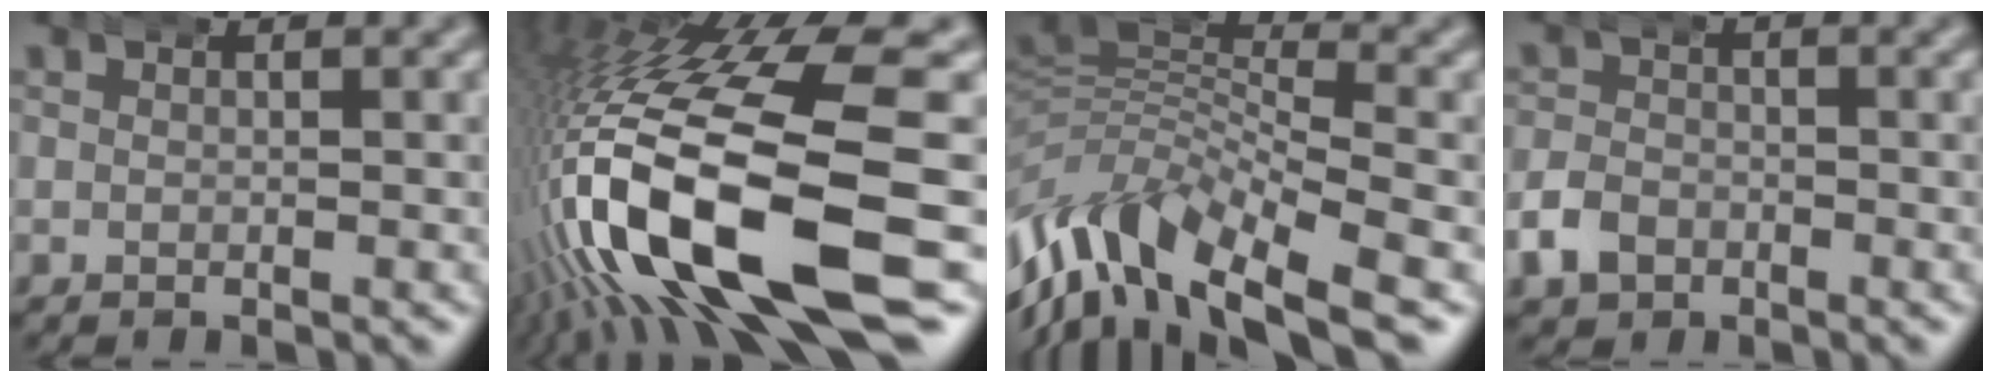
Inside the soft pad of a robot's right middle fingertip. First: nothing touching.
{"total": 19.0, "force": [-2.6, 8.5, 16.7], "torque": [-0.352, -0.028, -0.014]}
{"total": 12.2, "force": [-3.6, 8.3, 8.1], "torque": [-0.199, -0.035, -0.057]}
{"total": 3.0, "force": [-1.5, 2.4, 1.0], "torque": [-0.027, 0.002, -0.032]}